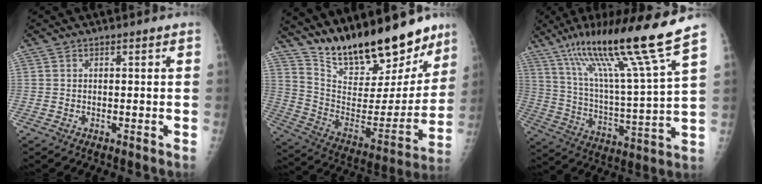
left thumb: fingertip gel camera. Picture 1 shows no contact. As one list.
[{"total": 25.7, "force": [20.3, 8.7, 13.0], "torque": [-0.171, -0.099, 0.325]}, {"total": 20.5, "force": [14.4, -0.6, 14.5], "torque": [-0.230, -0.071, 0.251]}]